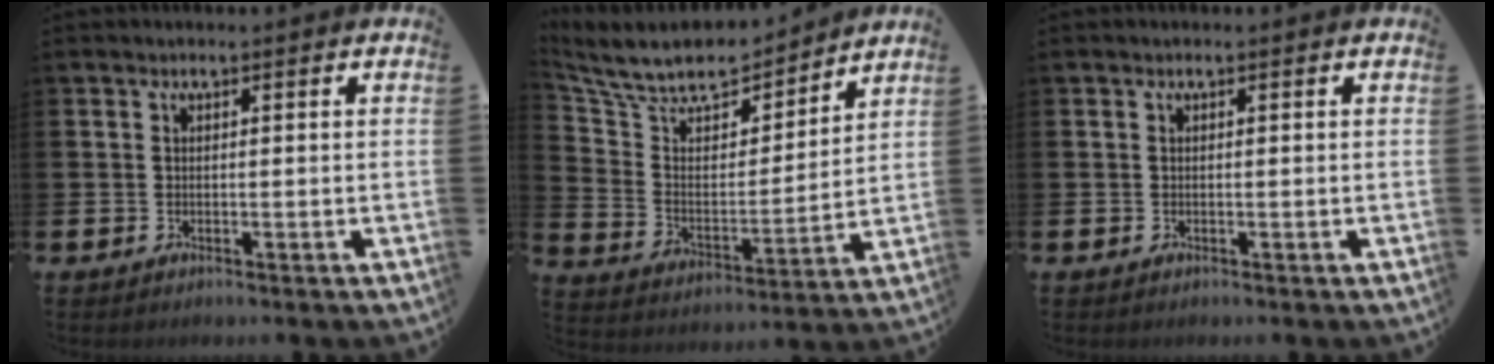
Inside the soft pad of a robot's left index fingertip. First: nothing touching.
{"total": 9.5, "force": [8.5, 3.3, 2.5], "torque": [-0.090, -0.063, 0.147]}
{"total": 0.0}